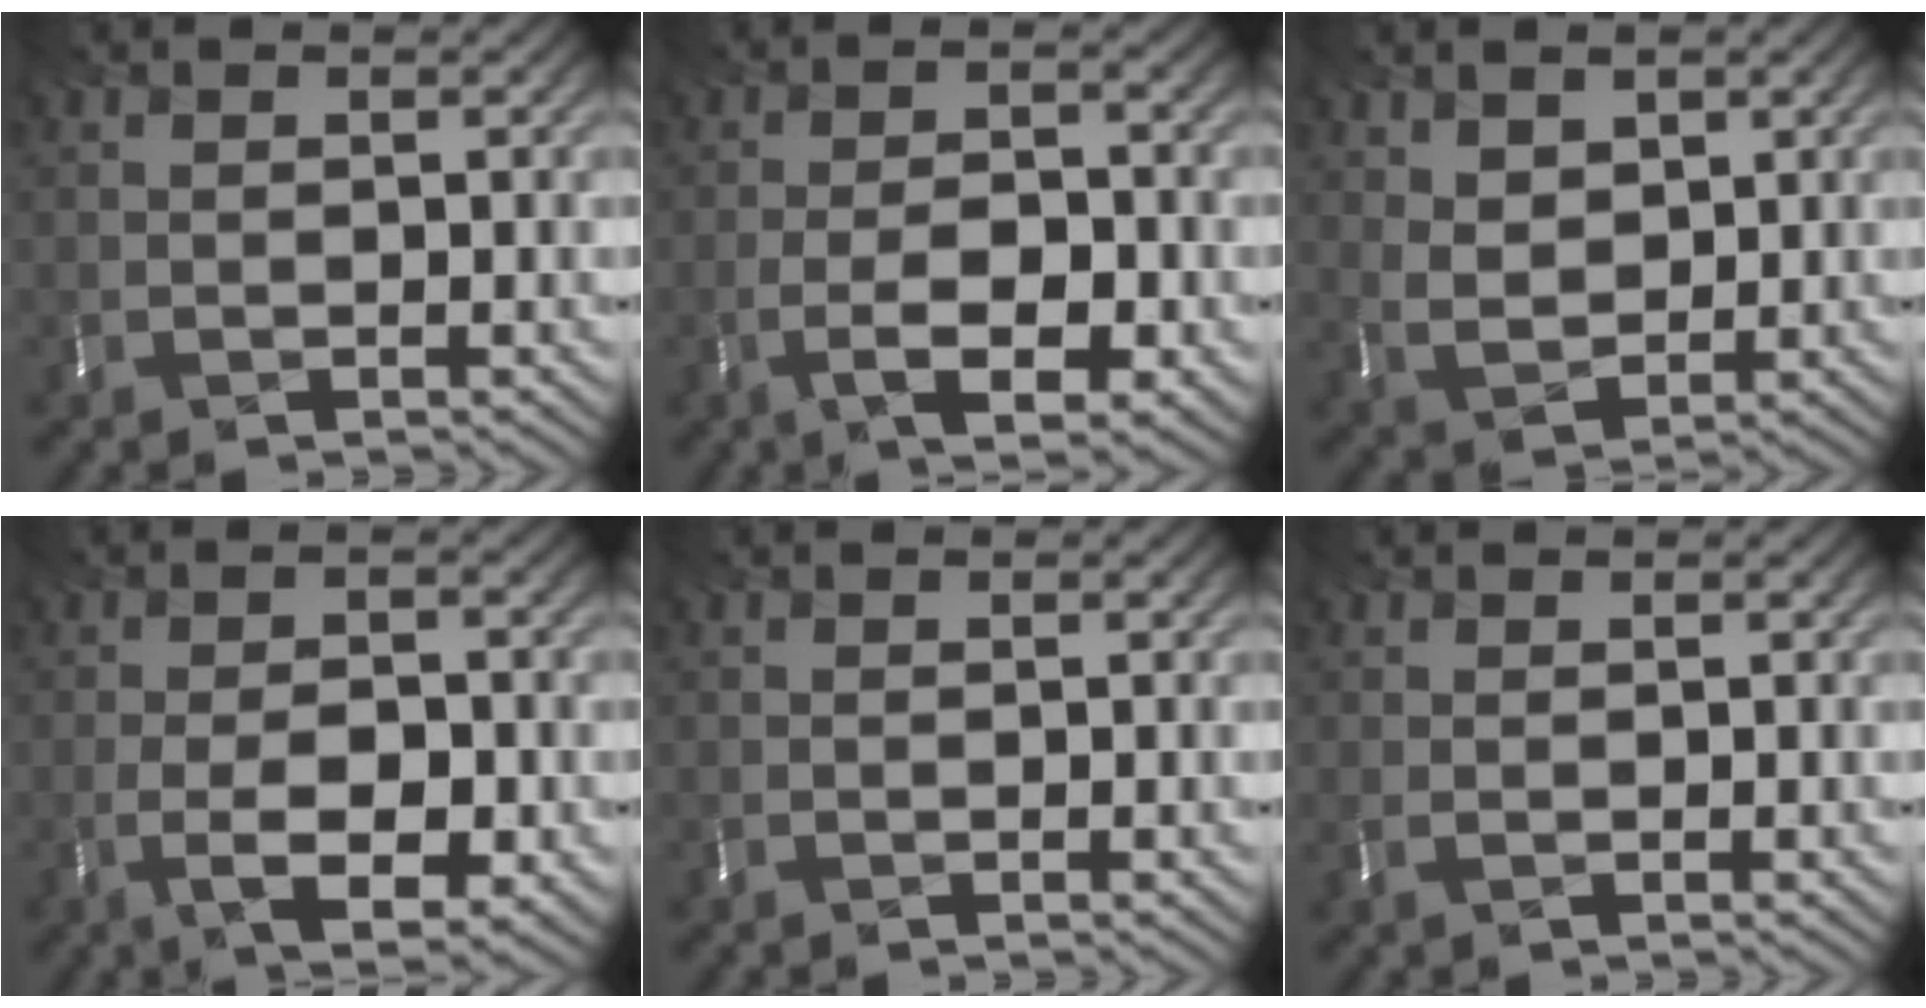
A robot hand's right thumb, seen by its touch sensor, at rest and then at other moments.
{"total": 5.7, "force": [-3.1, 1.8, 4.5], "torque": [-0.070, -0.011, -0.061]}
{"total": 3.7, "force": [1.9, 2.5, 2.0], "torque": [-0.056, -0.013, 0.037]}
{"total": 5.8, "force": [-2.6, 2.0, 4.8], "torque": [-0.075, -0.014, -0.049]}
{"total": 0.0}
{"total": 0.9, "force": [0.2, 0.4, 0.8], "torque": [-0.020, 0.001, 0.002]}